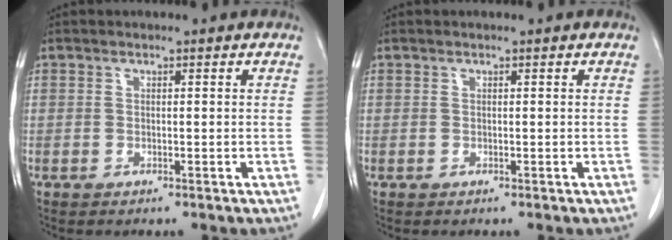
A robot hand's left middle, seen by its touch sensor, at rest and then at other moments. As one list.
[{"total": 0.0}]